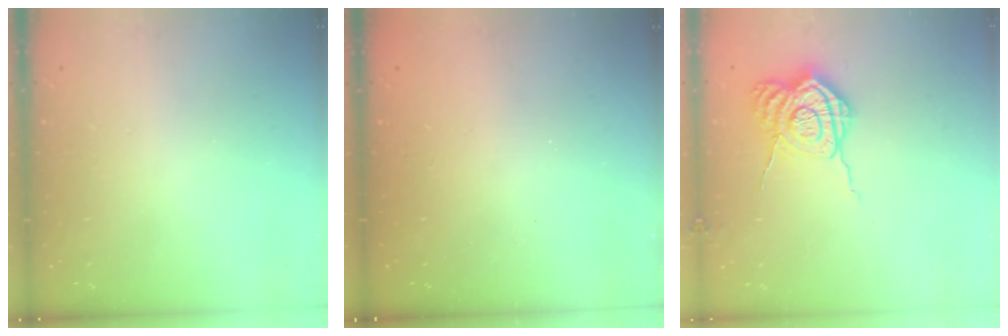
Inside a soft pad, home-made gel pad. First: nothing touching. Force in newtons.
{"total": 2.5, "press": 2.4, "slide": 0.8}
{"total": 10.8, "press": 10.8, "slide": 0.9}